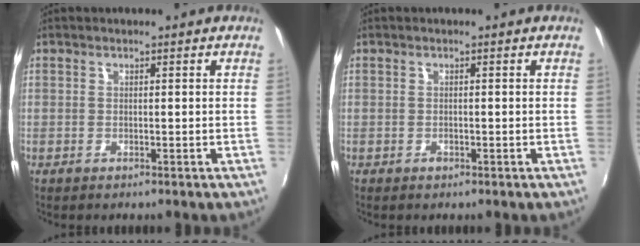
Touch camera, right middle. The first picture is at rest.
{"total": 0.8, "force": [-0.5, 0.5, 0.2], "torque": [-0.004, -0.002, -0.010]}